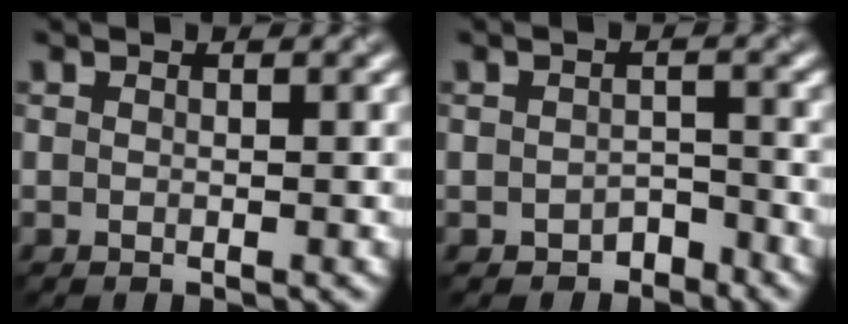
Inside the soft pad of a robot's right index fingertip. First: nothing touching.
{"total": 1.8, "force": [-1.3, 1.0, 0.7], "torque": [-0.010, 0.003, -0.021]}